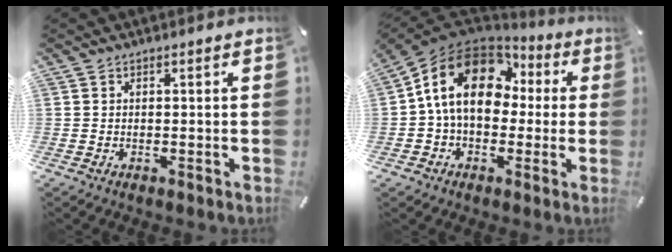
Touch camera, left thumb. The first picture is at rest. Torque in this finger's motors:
{"motor_torque": [1.75, 3.24, 1.72, -1.05, 0.40]}